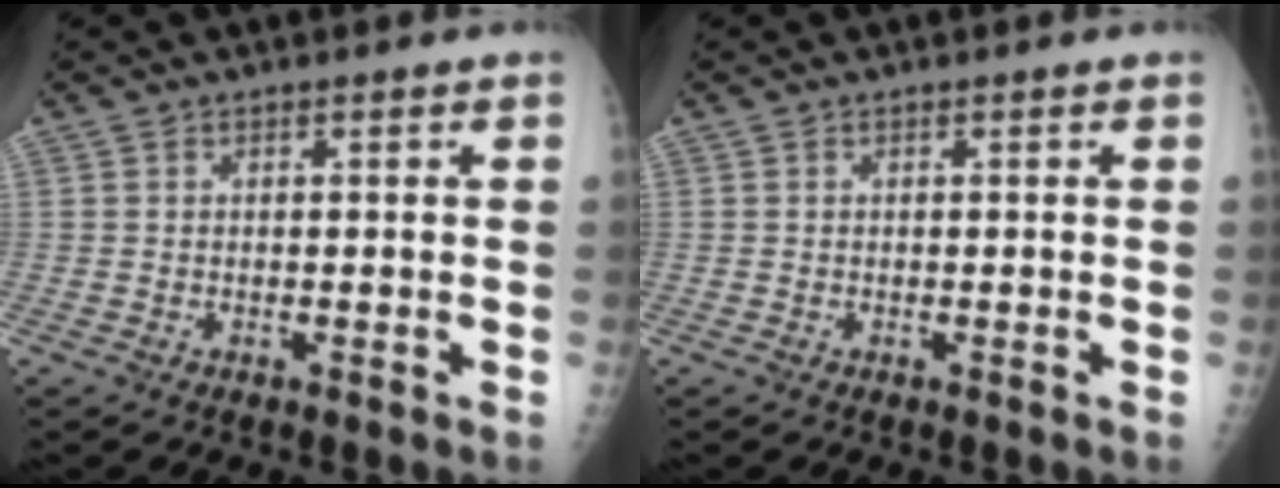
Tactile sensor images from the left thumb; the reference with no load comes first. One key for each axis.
{"total": 0.0}